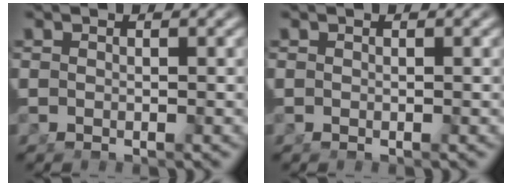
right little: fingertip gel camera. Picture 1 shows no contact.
{"total": 0.0}